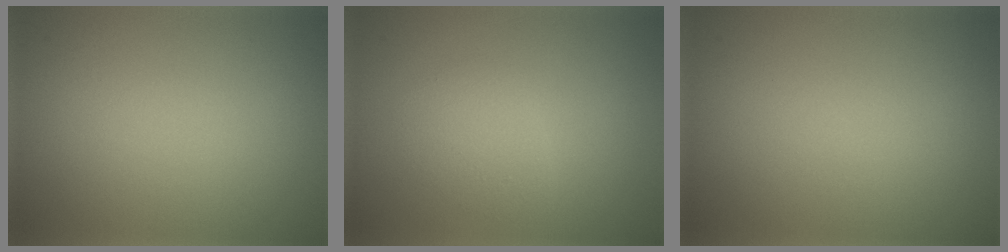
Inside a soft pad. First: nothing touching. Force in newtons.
{"total": 1.9, "press": 1.9, "slide": 0.1}
{"total": 0.0}